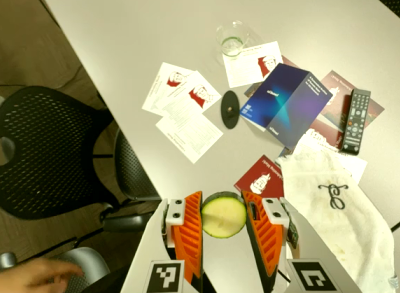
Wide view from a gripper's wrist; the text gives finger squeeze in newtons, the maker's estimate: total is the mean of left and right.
{"total": 13.2, "left": 14.2, "right": 12.3}